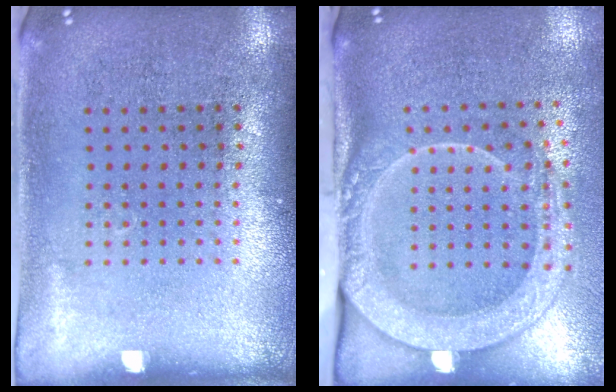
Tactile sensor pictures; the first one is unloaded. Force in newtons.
{"total": 2.8, "press": 2.1, "slide": 1.8}